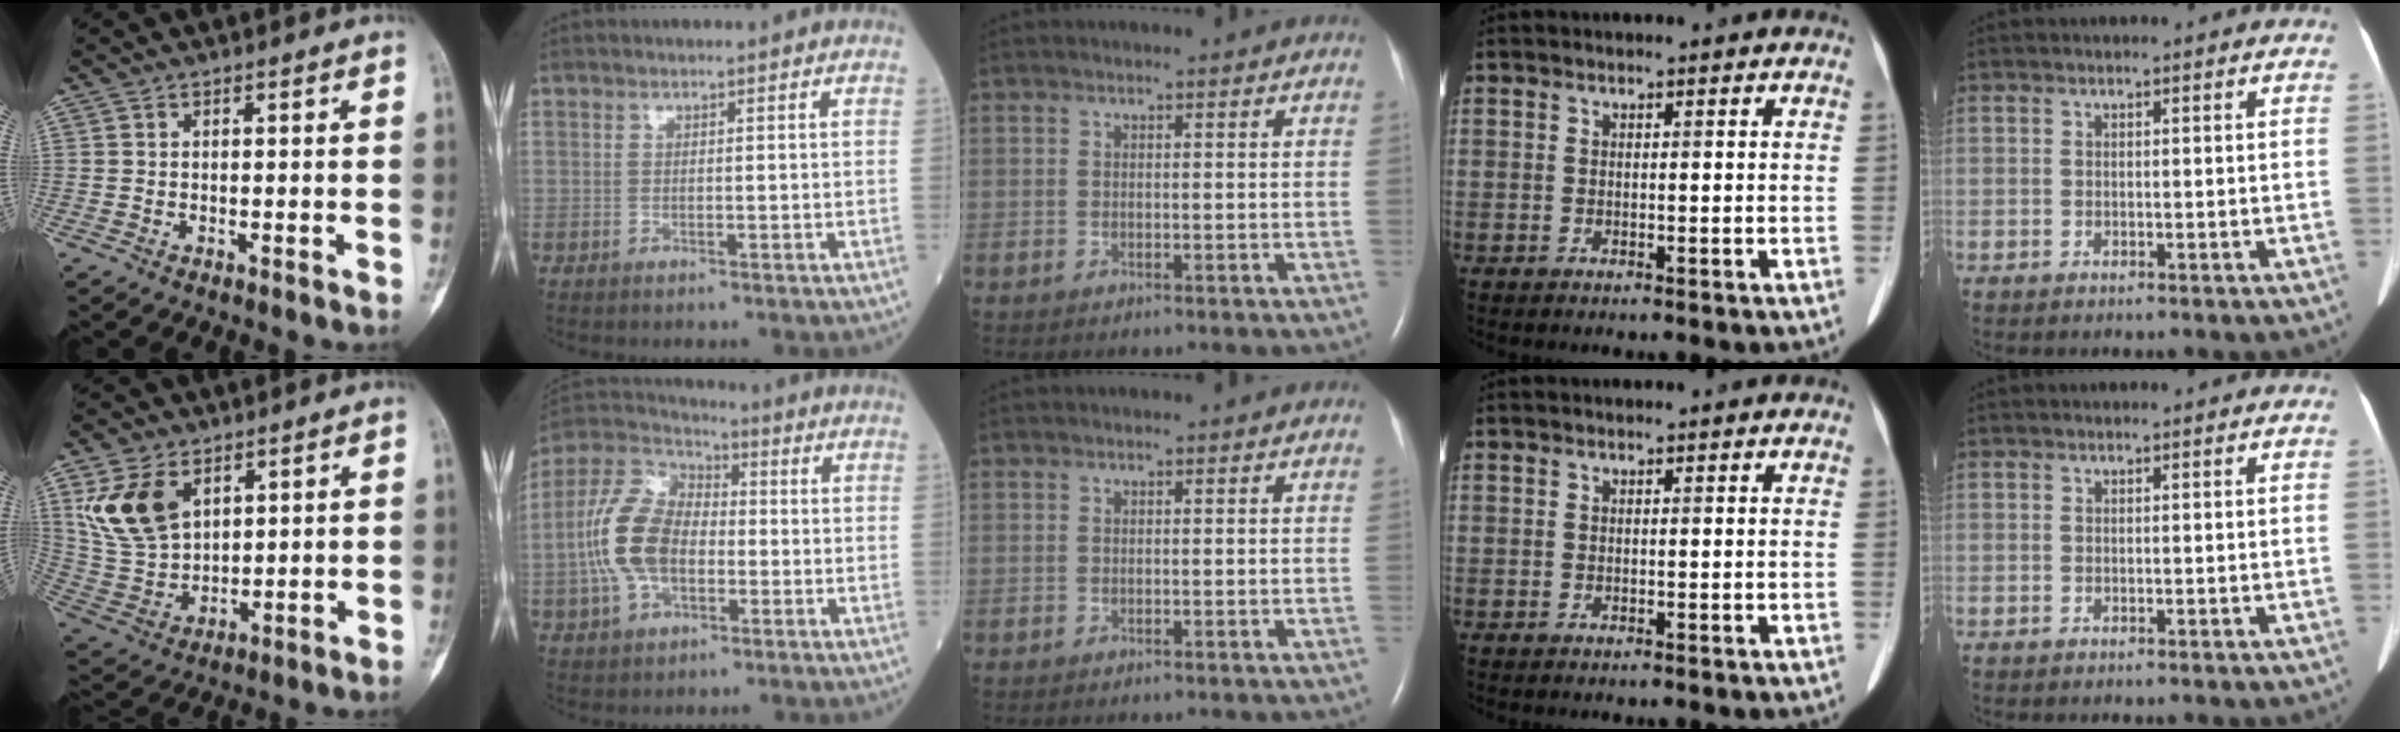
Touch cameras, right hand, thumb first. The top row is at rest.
{"thumb": {"total": 12.5, "force": [5.5, 8.1, 7.9], "torque": [-0.142, -0.018, 0.124]}, "index": {"total": 12.5, "force": [-1.7, 7.5, 9.8], "torque": [-0.228, 0.029, -0.034]}}